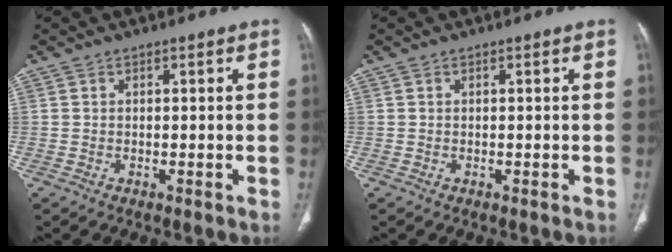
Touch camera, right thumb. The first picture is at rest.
{"total": 0.0}